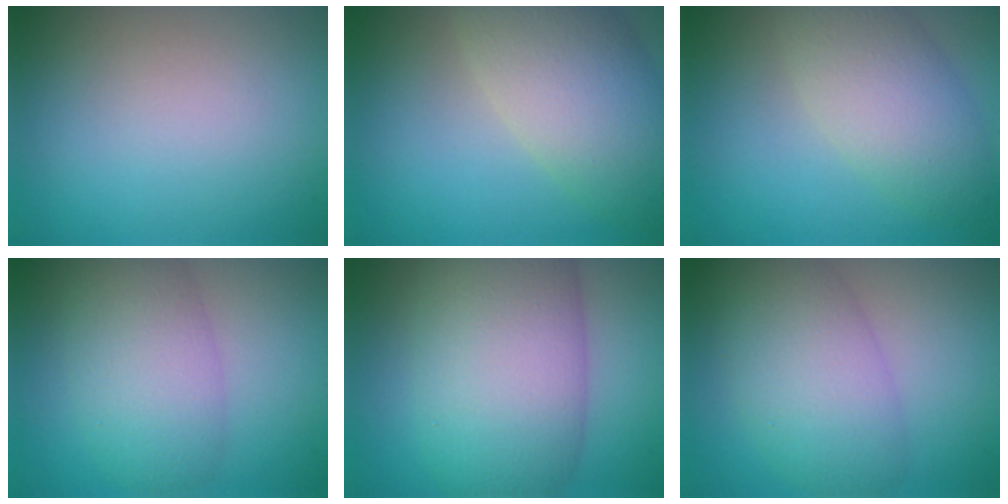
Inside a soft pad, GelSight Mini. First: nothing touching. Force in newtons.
{"total": 7.7, "press": 7.7, "slide": 0.3}
{"total": 5.2, "press": 5.2, "slide": 0.3}
{"total": 5.9, "press": 5.9, "slide": 0.1}
{"total": 11.6, "press": 11.6, "slide": 0.5}
{"total": 6.3, "press": 6.3, "slide": 0.4}